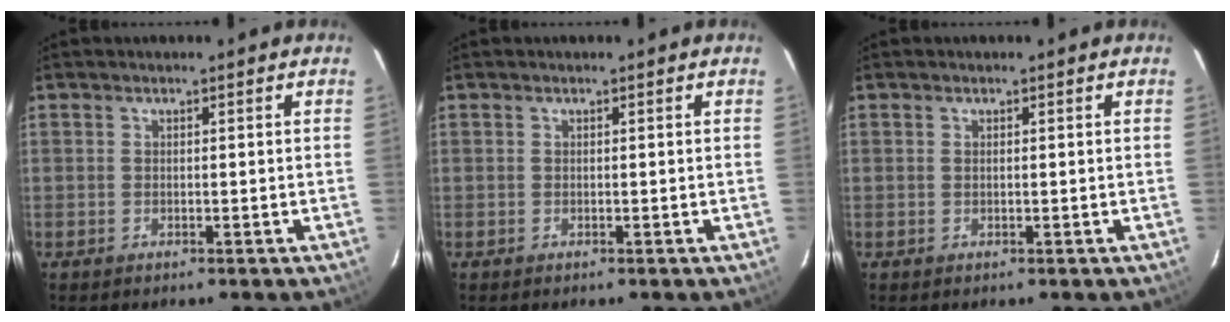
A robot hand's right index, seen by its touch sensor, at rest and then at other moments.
{"total": 0.0}
{"total": 0.0}